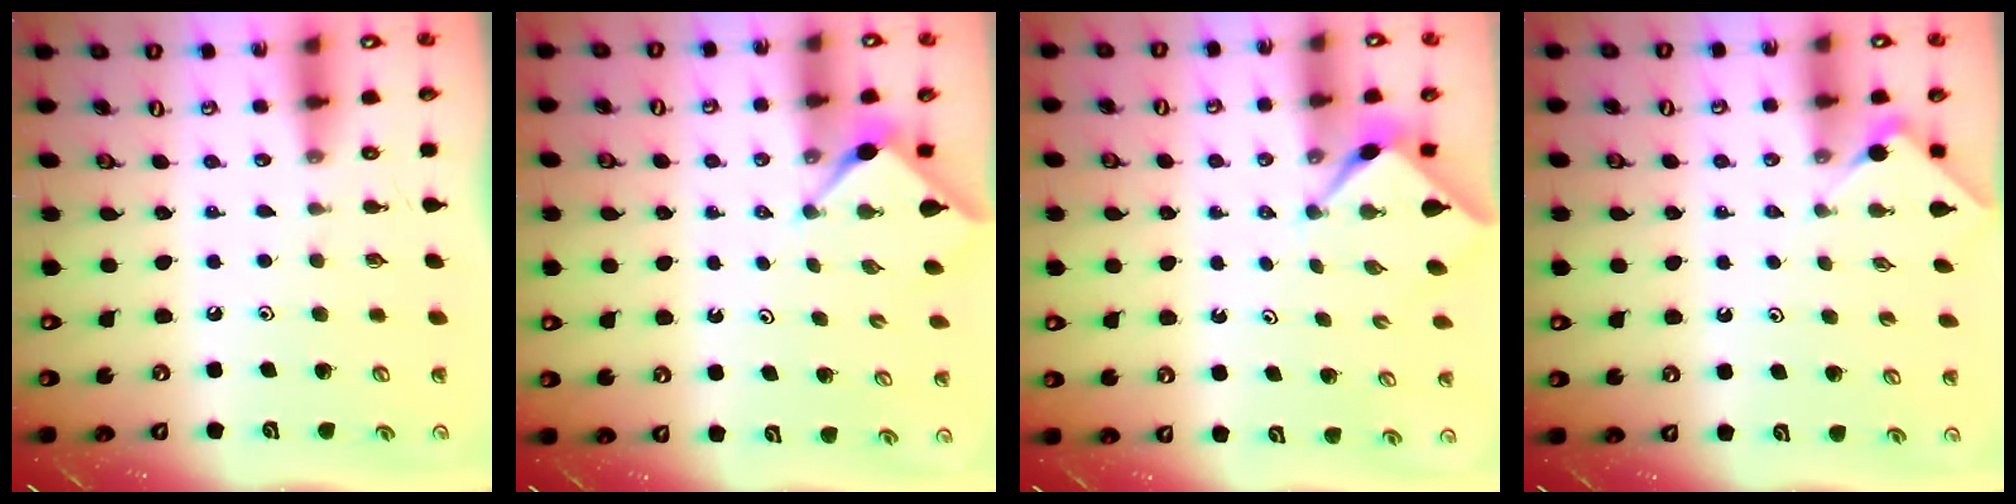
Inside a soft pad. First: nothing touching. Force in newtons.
{"total": 2.9, "press": 2.8, "slide": 0.4}
{"total": 2.4, "press": 2.4, "slide": 0.3}
{"total": 4.0, "press": 3.9, "slide": 0.5}